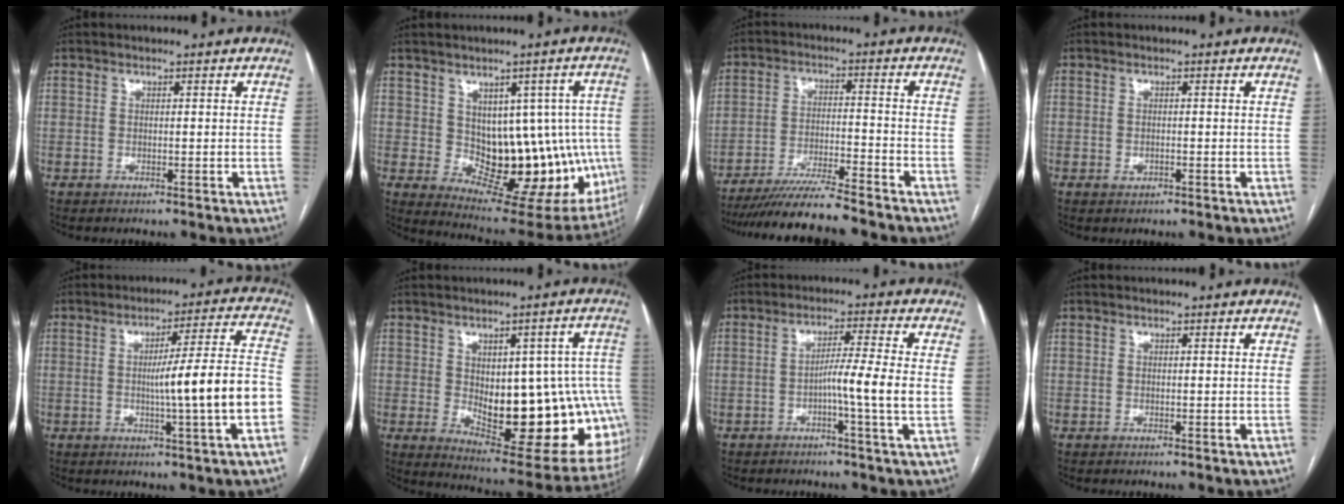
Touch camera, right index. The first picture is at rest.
{"total": 13.9, "force": [-0.1, 8.8, 10.8], "torque": [-0.113, 0.020, 0.025]}
{"total": 11.3, "force": [-10.1, 0.0, 4.9], "torque": [-0.076, -0.017, -0.169]}
{"total": 1.1, "force": [-0.3, 0.8, 0.7], "torque": [-0.012, 0.000, -0.001]}
{"total": 12.7, "force": [-2.5, -0.7, 12.5], "torque": [-0.181, 0.011, -0.038]}
{"total": 22.6, "force": [-2.1, 9.5, 20.4], "torque": [-0.194, 0.015, 0.000]}
{"total": 6.6, "force": [-1.4, -1.3, 6.4], "torque": [-0.105, 0.001, -0.026]}
{"total": 0.0}